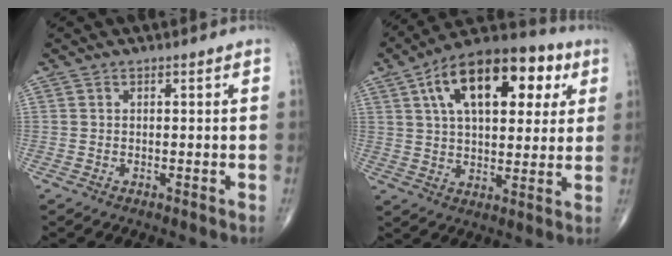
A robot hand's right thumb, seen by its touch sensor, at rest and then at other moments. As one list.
[{"total": 21.0, "force": [7.6, 10.9, 16.2], "torque": [-0.224, 0.009, 0.113]}]